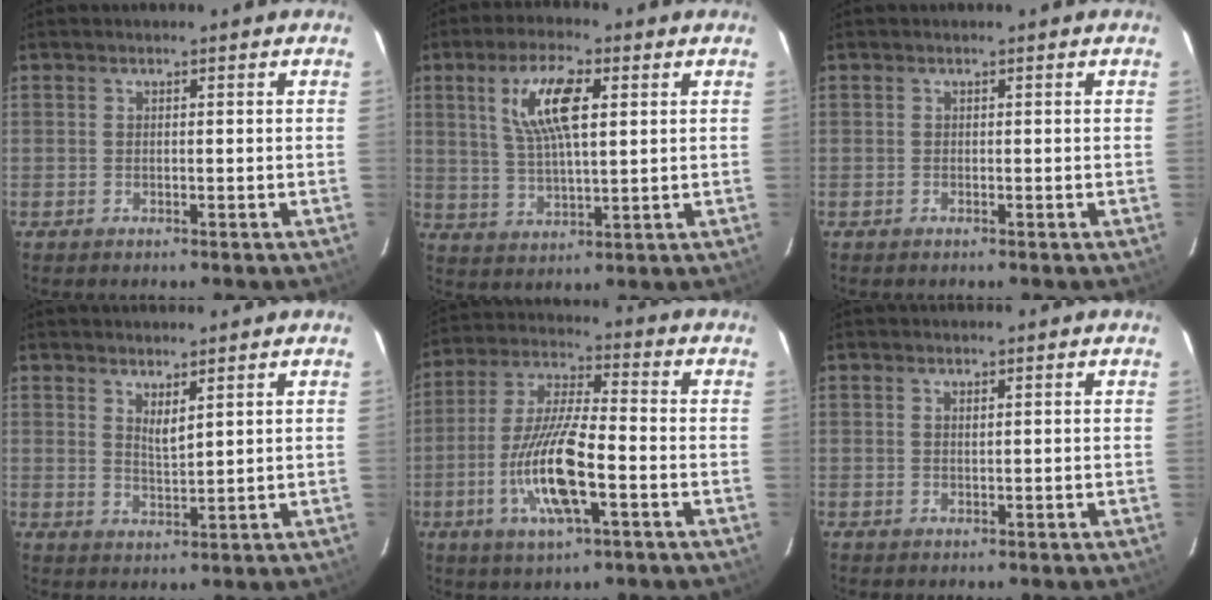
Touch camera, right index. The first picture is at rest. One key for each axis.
{"total": 10.2, "fx": 3.4, "fy": 3.3, "fz": 9.0, "tx": -0.174, "ty": 0.010, "tz": 0.067}
{"total": 0.0}
{"total": 3.1, "fx": 2.1, "fy": 0.7, "fz": 2.1, "tx": -0.038, "ty": -0.006, "tz": 0.036}
{"total": 14.4, "fx": -4.5, "fy": 3.6, "fz": 13.2, "tx": -0.274, "ty": -0.008, "tz": -0.087}
{"total": 0.6, "fx": 0.4, "fy": 0.1, "fz": 0.4, "tx": -0.008, "ty": 0.002, "tz": 0.007}